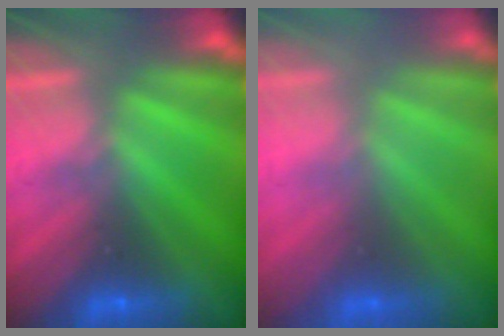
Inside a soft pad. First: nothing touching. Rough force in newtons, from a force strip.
{"total": 2.9}